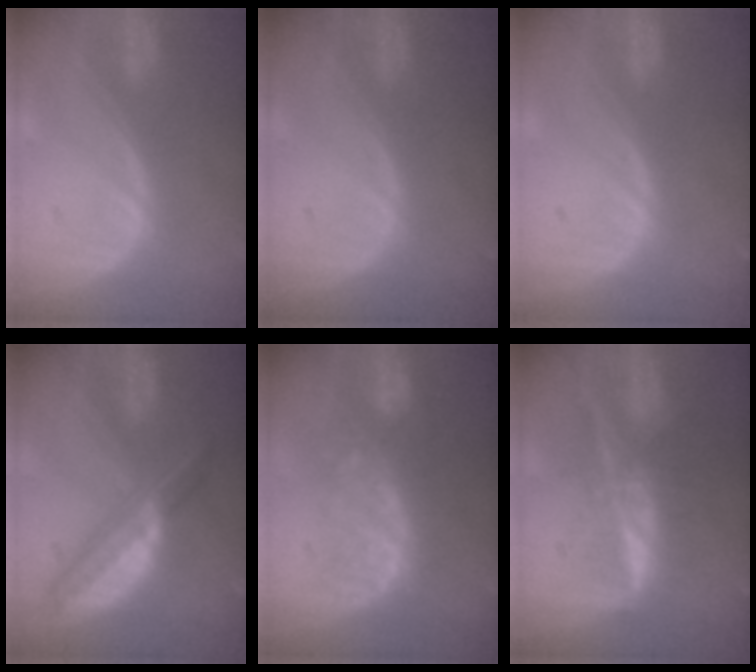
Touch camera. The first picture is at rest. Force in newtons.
{"total": 0.0}
{"total": 0.0}
{"total": 6.8, "press": 5.8, "slide": 3.6}
{"total": 7.8, "press": 7.6, "slide": 1.6}
{"total": 7.0, "press": 6.0, "slide": 3.7}